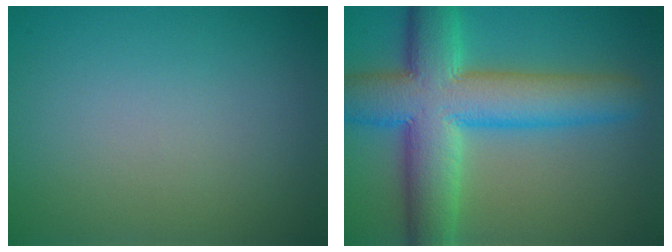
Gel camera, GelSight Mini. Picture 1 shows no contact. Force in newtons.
{"total": 10.8, "press": 10.8, "slide": 0.4}